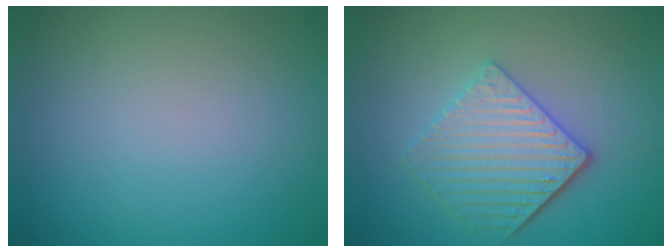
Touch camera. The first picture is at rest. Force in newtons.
{"total": 4.5, "press": 3.7, "slide": 2.5}